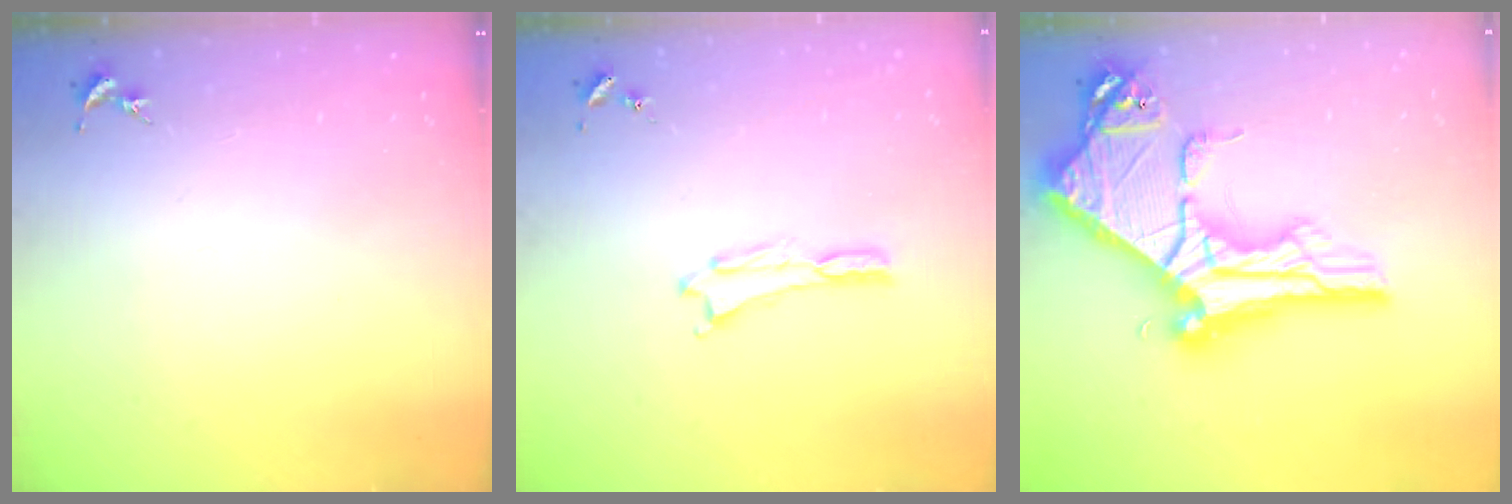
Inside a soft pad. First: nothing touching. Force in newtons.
{"total": 0.0}
{"total": 14.0, "press": 13.9, "slide": 1.4}